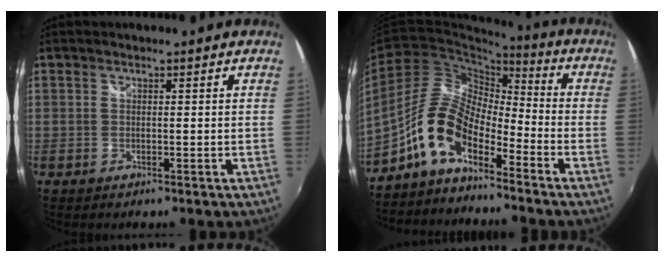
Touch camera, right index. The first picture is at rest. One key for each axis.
{"total": 10.6, "fx": -6.9, "fy": 4.4, "fz": 6.8, "tx": -0.140, "ty": 0.022, "tz": -0.141}